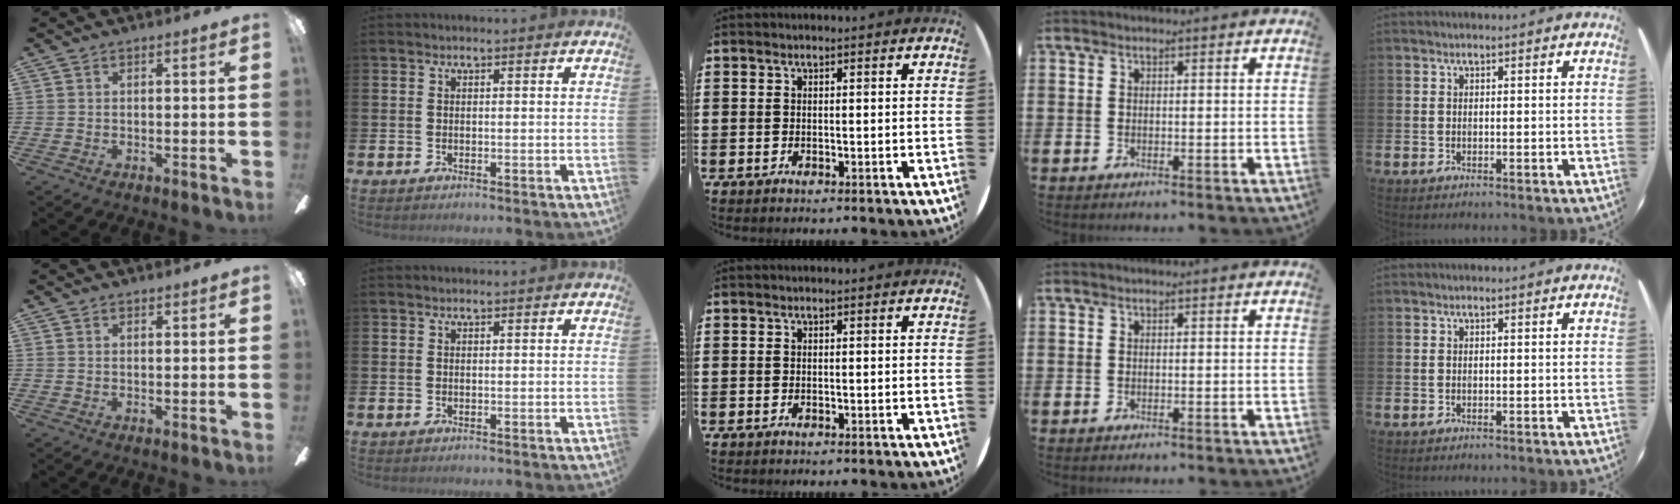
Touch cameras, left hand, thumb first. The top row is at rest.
{"thumb": {"total": 1.0, "force": [0.9, 0.4, 0.1], "torque": [0.005, -0.003, 0.015]}}